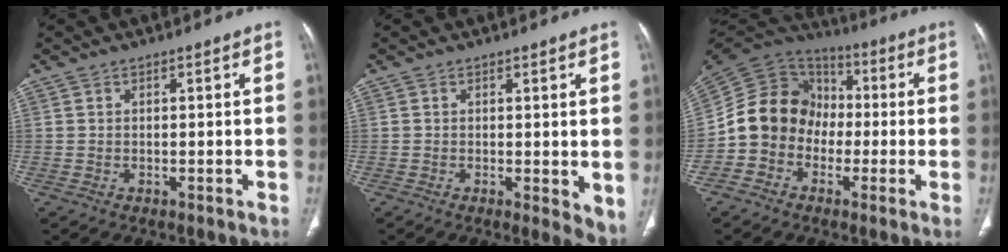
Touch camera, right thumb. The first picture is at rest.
{"total": 4.6, "force": [0.1, 1.7, 4.3], "torque": [-0.054, -0.013, 0.001]}
{"total": 14.3, "force": [-2.9, 12.4, 6.6], "torque": [-0.099, 0.051, -0.064]}